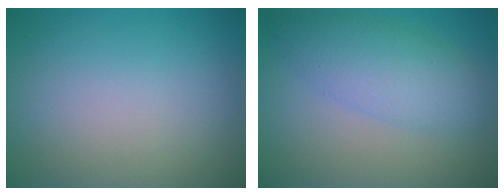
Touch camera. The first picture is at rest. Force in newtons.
{"total": 4.8, "press": 4.8, "slide": 0.0}